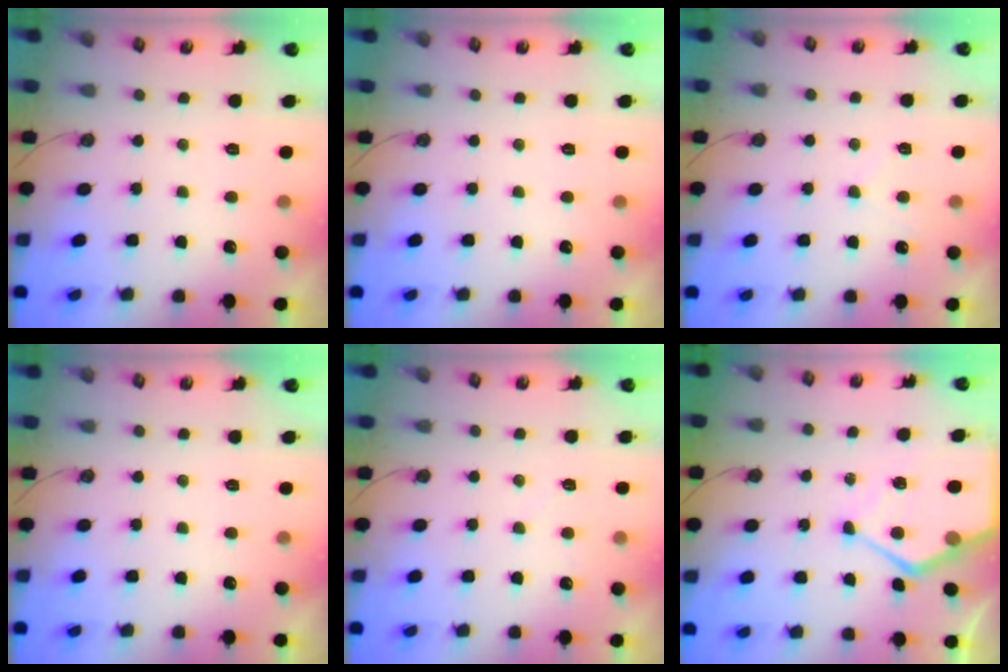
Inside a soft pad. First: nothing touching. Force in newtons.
{"total": 0.0}
{"total": 6.3, "press": 6.2, "slide": 0.8}
{"total": 0.0}
{"total": 1.9, "press": 1.9, "slide": 0.3}
{"total": 10.8, "press": 10.7, "slide": 1.1}